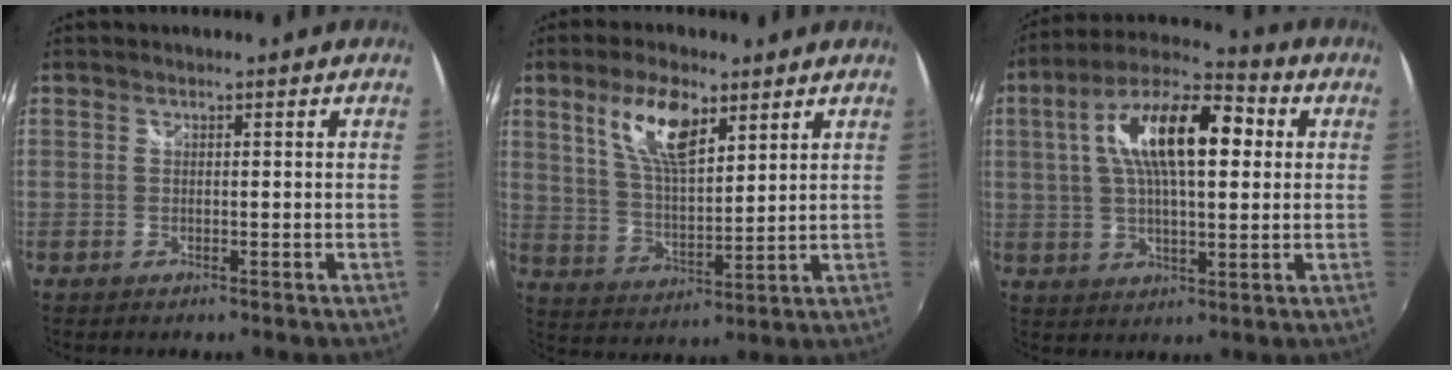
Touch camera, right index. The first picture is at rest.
{"total": 11.1, "force": [5.9, 4.1, 8.4], "torque": [-0.158, 0.008, 0.117]}
{"total": 16.9, "force": [3.7, 6.6, 15.1], "torque": [-0.270, 0.029, 0.052]}